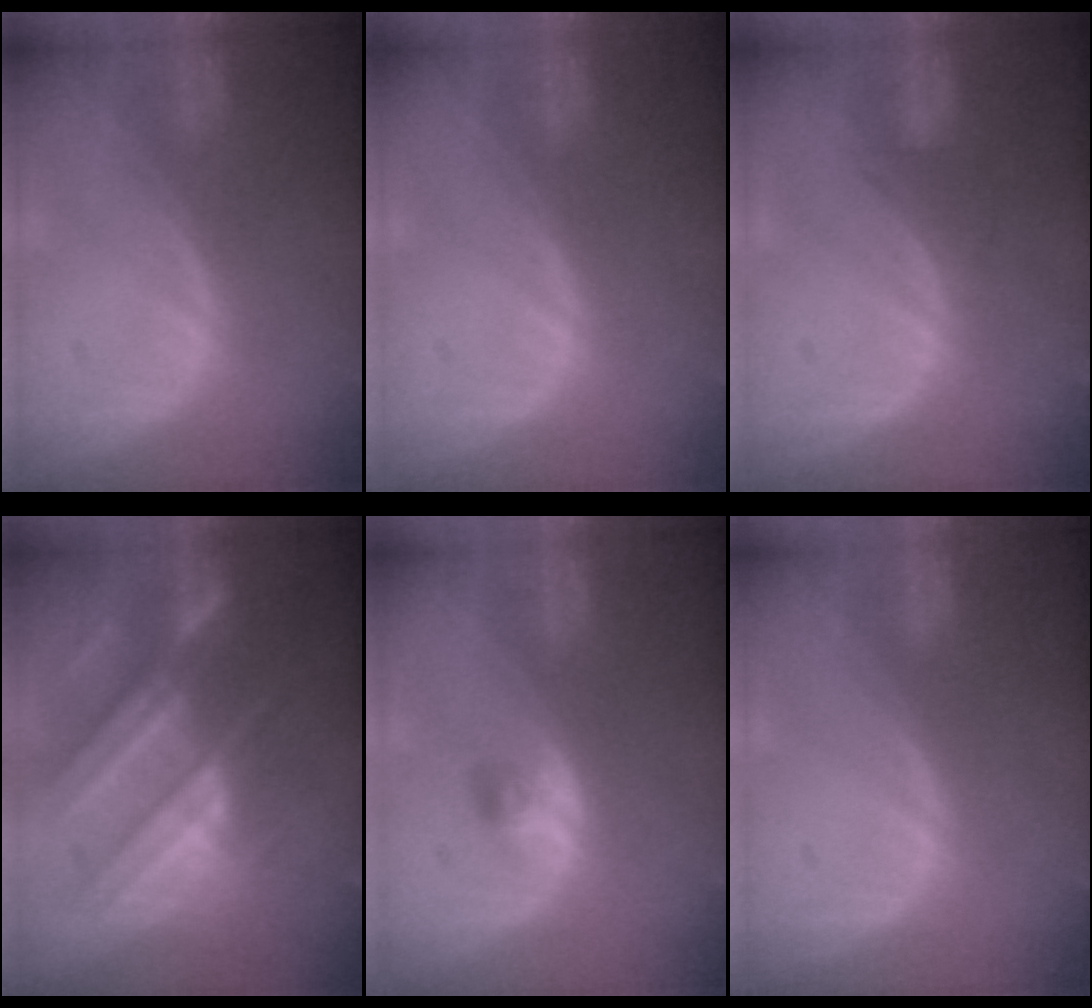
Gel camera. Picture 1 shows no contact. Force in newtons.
{"total": 0.0}
{"total": 1.7, "press": 1.6, "slide": 0.7}
{"total": 11.1, "press": 9.8, "slide": 5.0}
{"total": 2.4, "press": 2.2, "slide": 0.7}
{"total": 0.0}